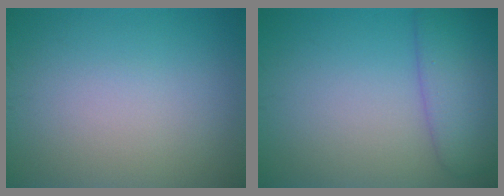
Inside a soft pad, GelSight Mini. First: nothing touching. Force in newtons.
{"total": 4.8, "press": 4.8, "slide": 0.2}